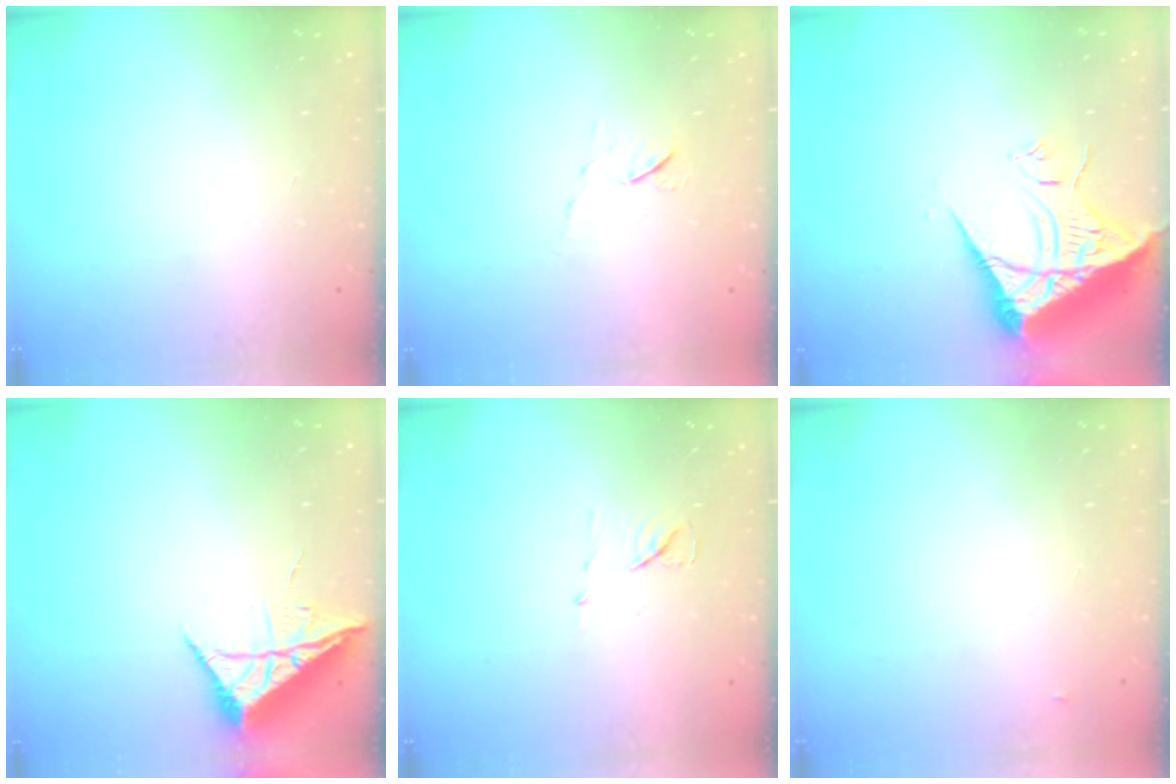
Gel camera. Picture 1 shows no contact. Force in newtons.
{"total": 5.6, "press": 5.6, "slide": 0.6}
{"total": 10.3, "press": 10.3, "slide": 1.2}
{"total": 7.7, "press": 7.7, "slide": 0.4}
{"total": 7.0, "press": 7.0, "slide": 0.3}
{"total": 2.8, "press": 2.8, "slide": 0.4}